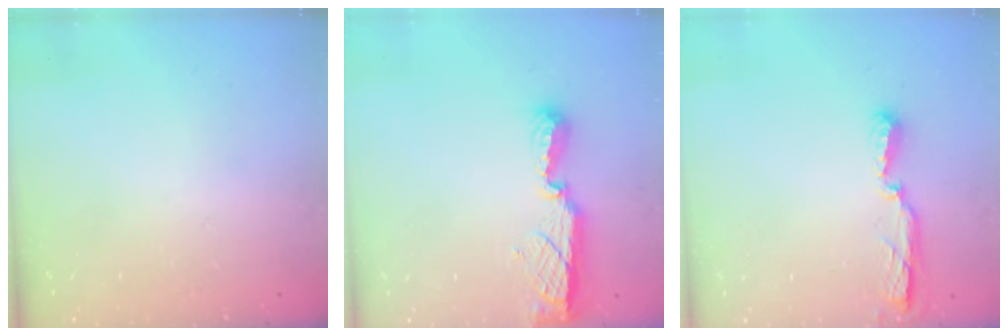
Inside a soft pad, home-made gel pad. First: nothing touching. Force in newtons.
{"total": 7.9, "press": 7.9, "slide": 0.3}
{"total": 9.5, "press": 7.8, "slide": 5.5}